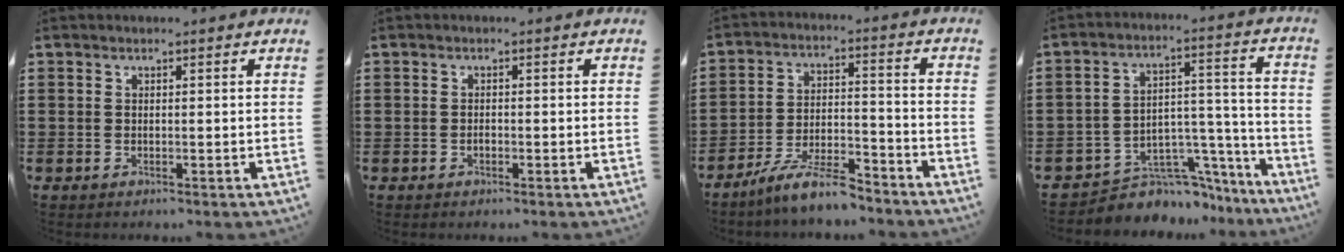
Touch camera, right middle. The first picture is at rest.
{"total": 0.9, "force": [-0.5, 0.5, 0.5], "torque": [-0.011, -0.003, -0.010]}
{"total": 9.0, "force": [-7.6, 1.2, 4.6], "torque": [-0.090, 0.010, -0.146]}
{"total": 7.3, "force": [-6.4, 3.2, 1.5], "torque": [-0.023, 0.021, -0.118]}